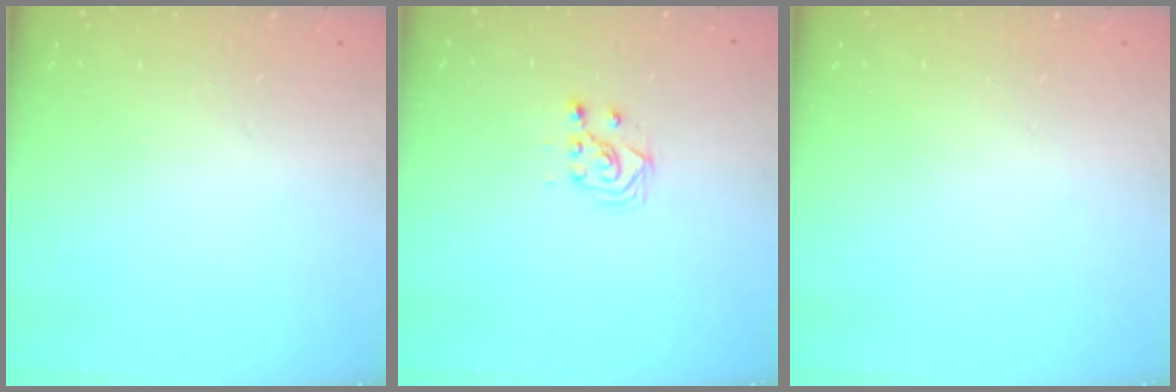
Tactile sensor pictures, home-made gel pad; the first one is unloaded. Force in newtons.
{"total": 4.4, "press": 4.4, "slide": 0.7}
{"total": 0.0}